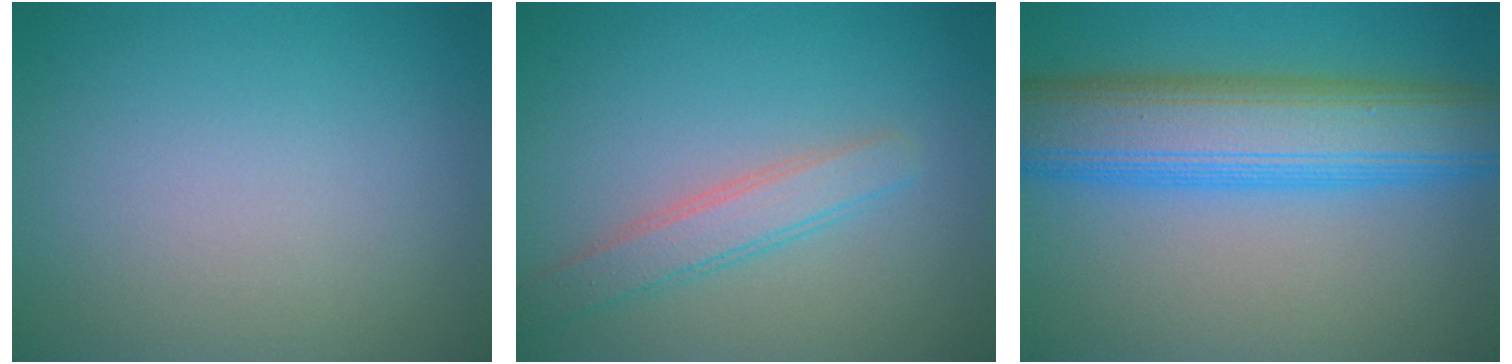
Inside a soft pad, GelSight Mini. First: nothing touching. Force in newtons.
{"total": 2.7, "press": 2.7, "slide": 0.1}
{"total": 9.5, "press": 9.5, "slide": 0.1}